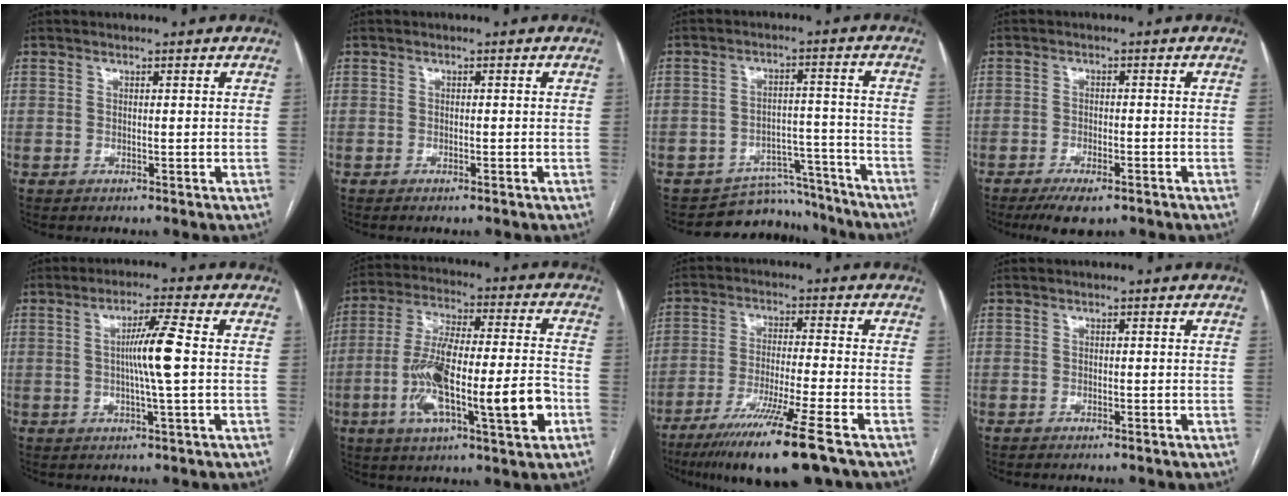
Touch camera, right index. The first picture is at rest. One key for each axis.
{"total": 0.9, "fx": -0.7, "fy": 0.0, "fz": 0.6, "tx": -0.015, "ty": -0.002, "tz": -0.008}
{"total": 9.2, "fx": -8.5, "fy": 3.4, "fz": -0.8, "tx": 0.027, "ty": 0.048, "tz": -0.117}
{"total": 5.6, "fx": -4.1, "fy": 1.8, "fz": 3.4, "tx": -0.058, "ty": -0.007, "tz": -0.064}
{"total": 6.6, "fx": 0.1, "fy": -0.7, "fz": 6.6, "tx": -0.119, "ty": 0.001, "tz": 0.003}
{"total": 18.3, "fx": -5.2, "fy": 2.9, "fz": 17.3, "tx": -0.302, "ty": 0.009, "tz": -0.082}
{"total": 14.5, "fx": -9.8, "fy": -0.7, "fz": 10.8, "tx": -0.192, "ty": -0.046, "tz": -0.164}
{"total": 0.8, "fx": -0.6, "fy": 0.1, "fz": 0.4, "tx": -0.013, "ty": -0.003, "tz": -0.008}